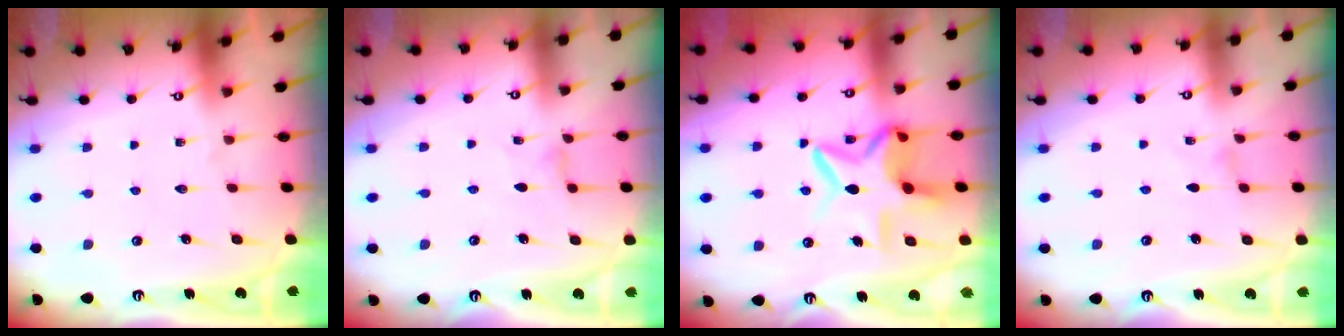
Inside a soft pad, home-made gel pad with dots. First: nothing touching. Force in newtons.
{"total": 1.0, "press": 1.0, "slide": 0.3}
{"total": 11.6, "press": 11.5, "slide": 1.0}
{"total": 0.0}